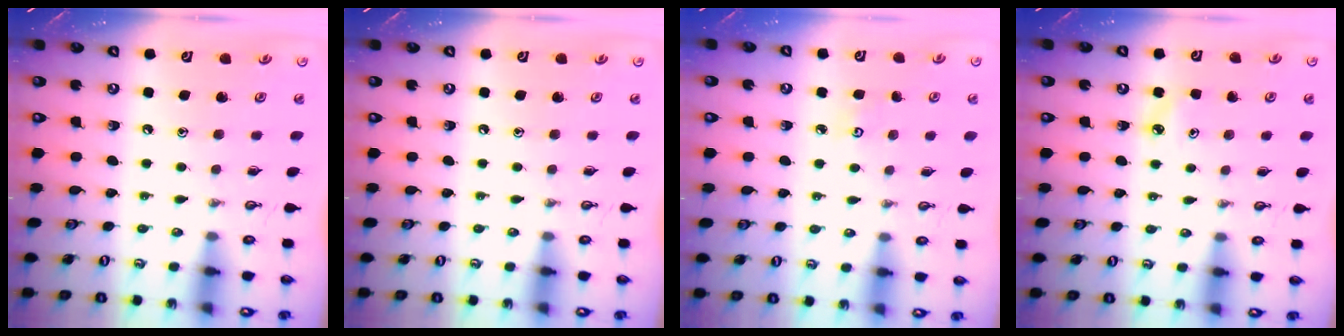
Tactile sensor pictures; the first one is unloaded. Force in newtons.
{"total": 0.0}
{"total": 2.8, "press": 2.8, "slide": 0.3}
{"total": 4.5, "press": 4.5, "slide": 0.7}